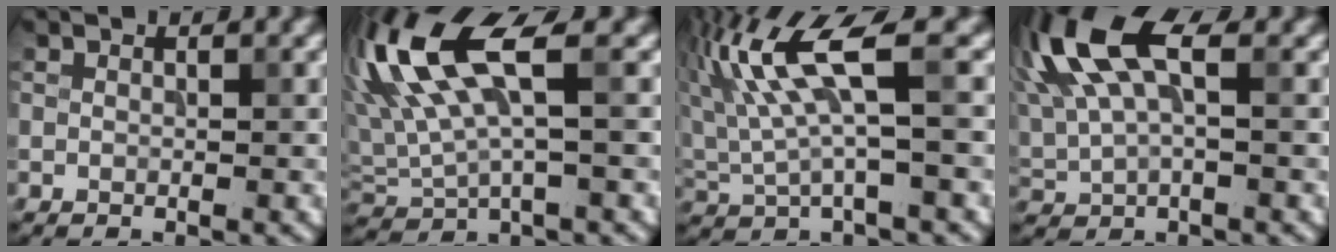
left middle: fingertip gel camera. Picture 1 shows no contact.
{"total": 9.1, "force": [2.5, 3.0, 8.1], "torque": [-0.183, 0.014, 0.045]}
{"total": 7.3, "force": [2.3, 1.9, 6.7], "torque": [-0.149, 0.010, 0.044]}
{"total": 8.7, "force": [3.5, 3.7, 7.1], "torque": [-0.174, 0.014, 0.064]}